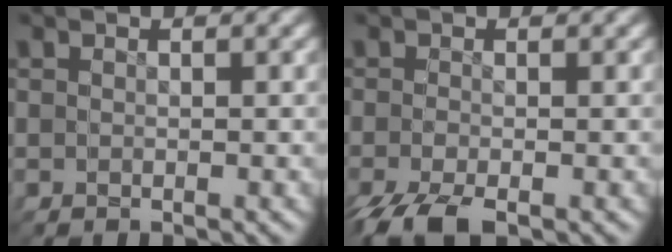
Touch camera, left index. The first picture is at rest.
{"total": 2.2, "force": [-2.0, -0.8, 0.5], "torque": [-0.001, -0.004, -0.028]}